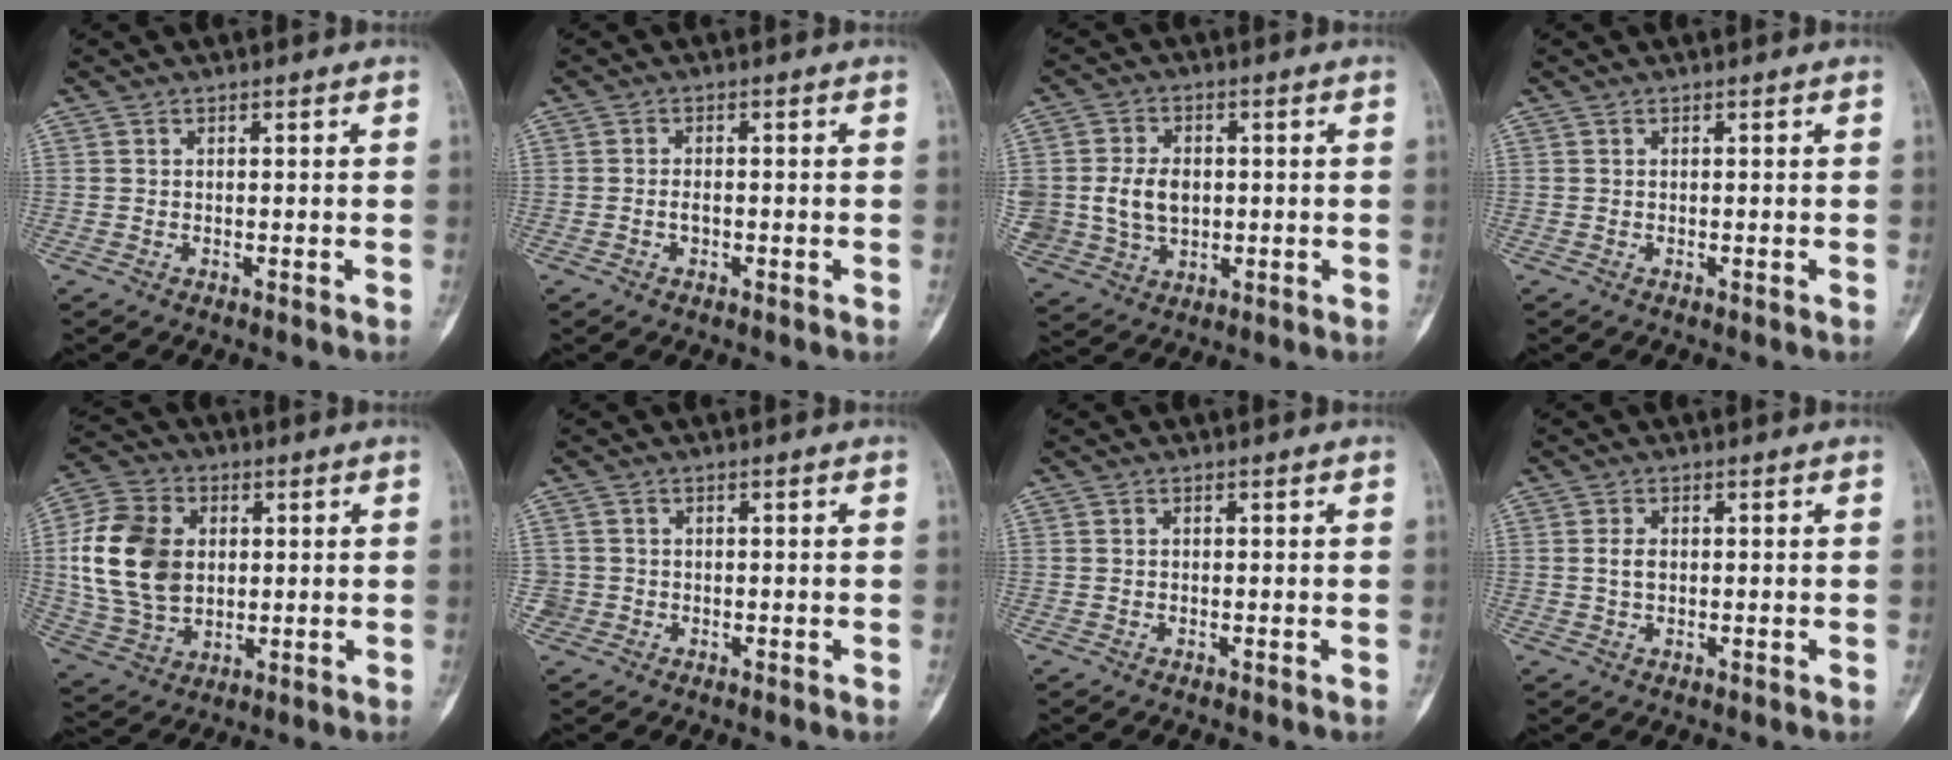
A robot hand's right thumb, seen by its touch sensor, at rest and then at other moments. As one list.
[{"total": 1.7, "force": [-0.6, 1.1, 1.1], "torque": [-0.019, 0.007, -0.011]}, {"total": 11.5, "force": [0.2, 8.8, 7.5], "torque": [-0.148, 0.003, 0.021]}, {"total": 0.0}, {"total": 16.5, "force": [1.8, 12.1, 11.1], "torque": [-0.194, 0.004, 0.038]}, {"total": 2.0, "force": [-0.6, 2.0, -0.1], "torque": [0.015, 0.009, -0.014]}, {"total": 0.0}, {"total": 2.2, "force": [0.1, 1.4, 1.7], "torque": [-0.030, 0.002, 0.001]}]